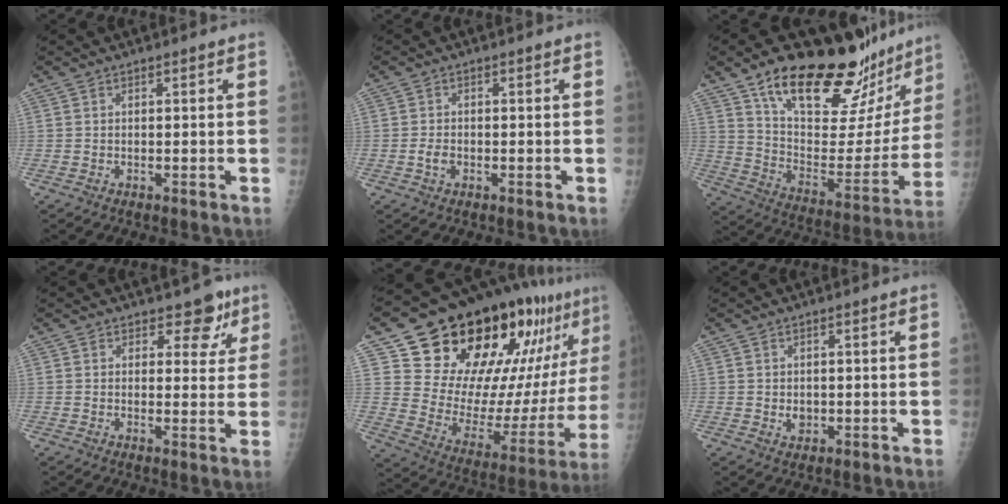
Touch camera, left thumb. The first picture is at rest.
{"total": 2.0, "force": [-0.6, 1.4, 1.3], "torque": [-0.020, 0.002, -0.012]}
{"total": 29.5, "force": [21.5, 11.0, 16.8], "torque": [-0.215, -0.089, 0.327]}
{"total": 5.4, "force": [3.5, 3.5, 2.0], "torque": [0.016, -0.016, 0.040]}
{"total": 30.5, "force": [18.4, 13.1, 20.5], "torque": [-0.267, -0.057, 0.285]}
{"total": 2.0, "force": [0.0, 1.7, 1.1], "torque": [-0.009, -0.001, 0.006]}